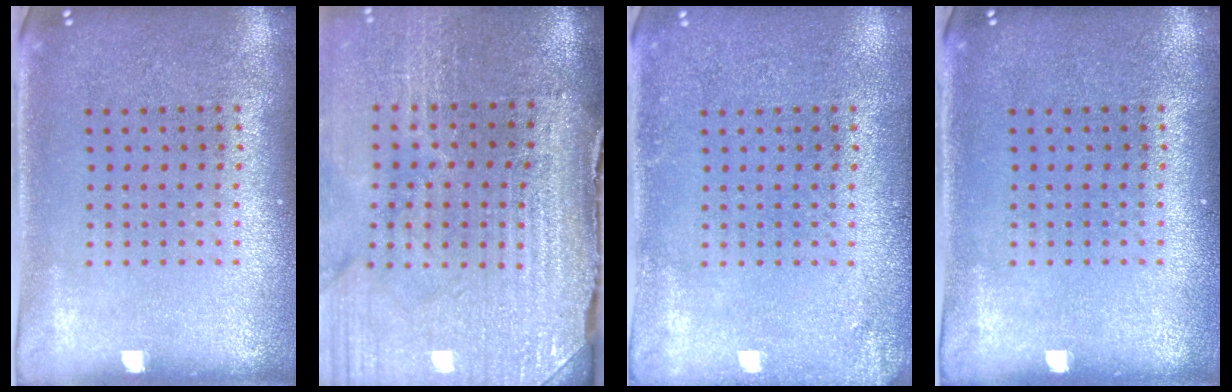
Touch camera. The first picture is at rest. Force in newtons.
{"total": 4.3, "press": 3.7, "slide": 2.2}
{"total": 1.2, "press": 1.2, "slide": 0.0}
{"total": 0.0}